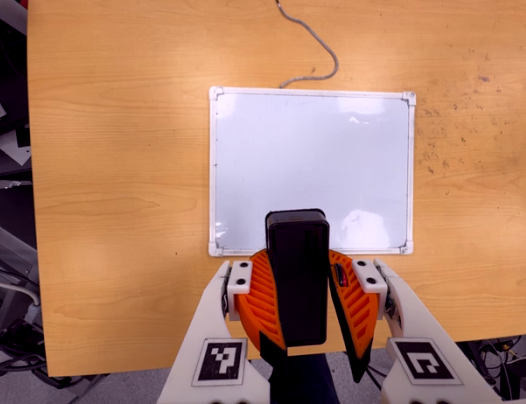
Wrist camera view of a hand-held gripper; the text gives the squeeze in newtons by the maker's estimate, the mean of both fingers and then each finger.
{"total": 10.9, "left": 10.2, "right": 11.6}